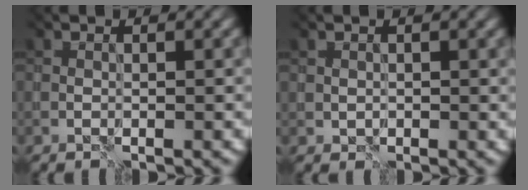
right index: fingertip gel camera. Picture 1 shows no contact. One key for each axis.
{"total": 0.6, "fx": 0.3, "fy": 0.3, "fz": -0.4, "tx": 0.006, "ty": 0.001, "tz": 0.007}